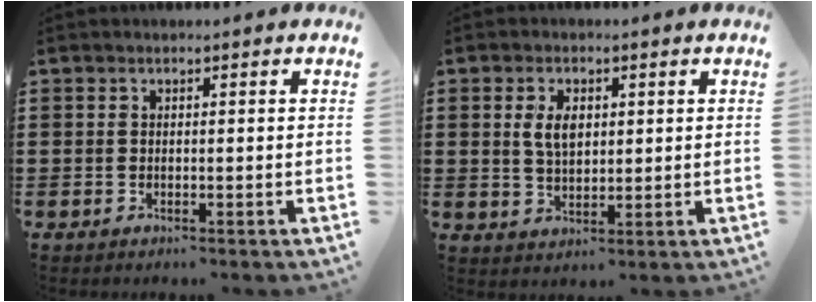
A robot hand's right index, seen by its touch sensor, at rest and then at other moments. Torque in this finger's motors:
{"motor_torque": [0.18, -0.02, 0.31, 0.14]}